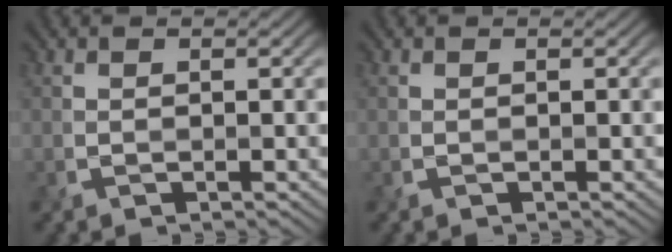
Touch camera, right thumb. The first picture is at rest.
{"total": 0.0}